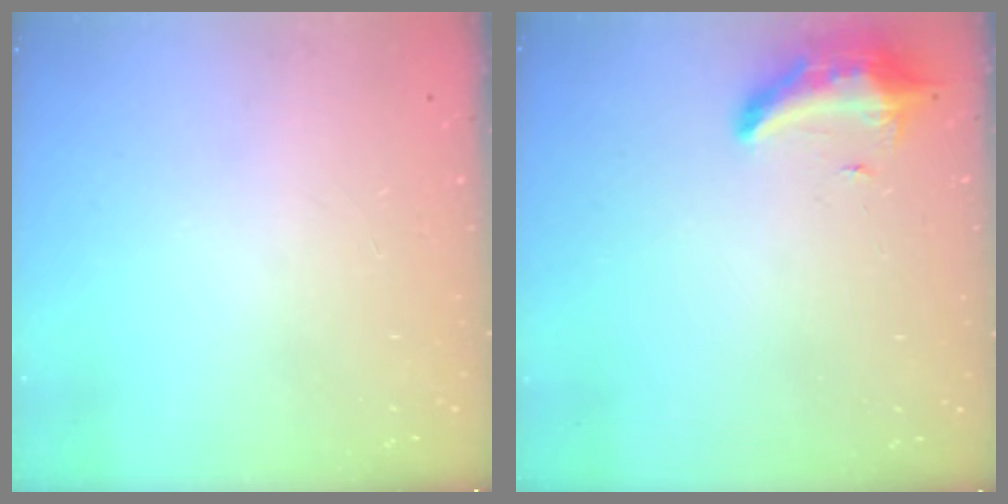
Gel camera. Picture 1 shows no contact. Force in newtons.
{"total": 8.3, "press": 8.2, "slide": 1.5}